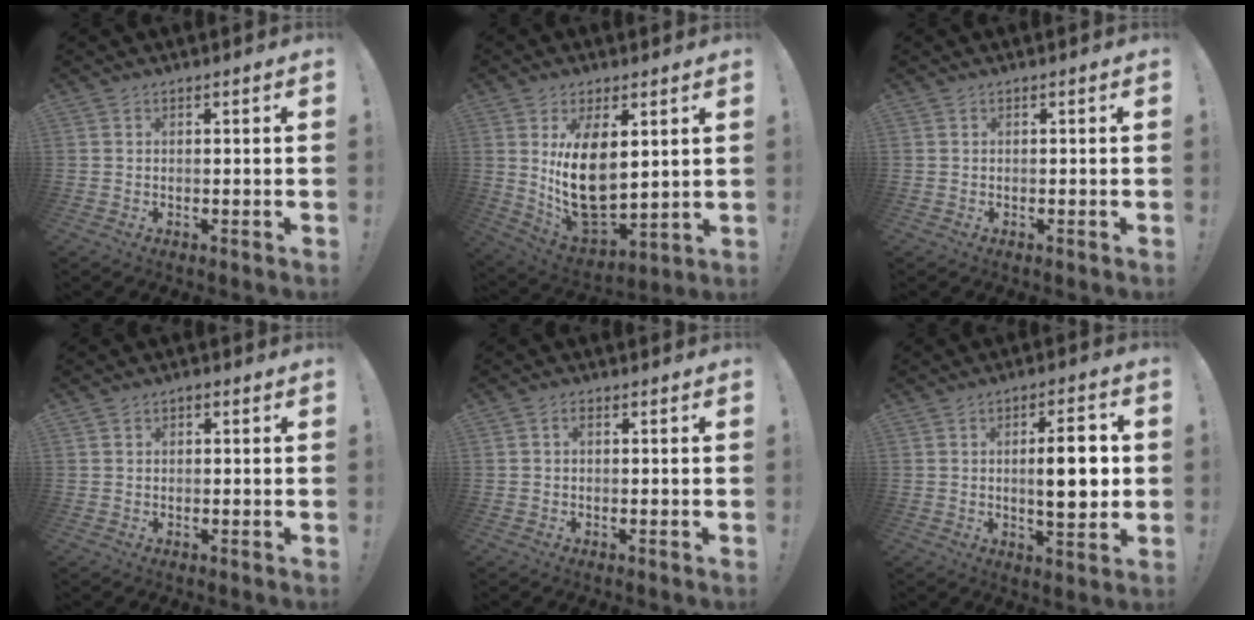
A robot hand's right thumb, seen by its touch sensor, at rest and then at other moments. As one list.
[{"total": 15.9, "force": [4.3, 9.3, 12.2], "torque": [-0.233, -0.043, 0.083]}, {"total": 0.0}, {"total": 1.0, "force": [0.0, 0.9, 0.3], "torque": [0.000, 0.002, -0.002]}, {"total": 1.2, "force": [-0.2, 0.9, 0.8], "torque": [-0.018, 0.005, -0.003]}, {"total": 10.7, "force": [0.2, 3.1, 10.3], "torque": [-0.154, -0.002, -0.005]}]